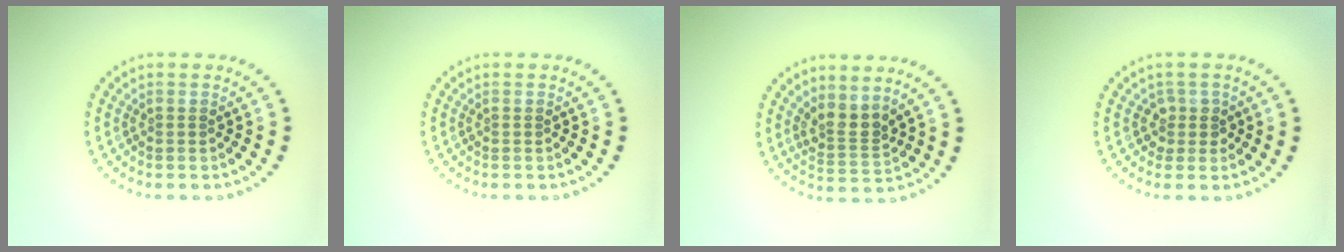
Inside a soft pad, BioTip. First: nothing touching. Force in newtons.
{"total": 0.0}
{"total": 2.6, "press": 1.9, "slide": 1.8}
{"total": 1.7, "press": 1.3, "slide": 1.1}